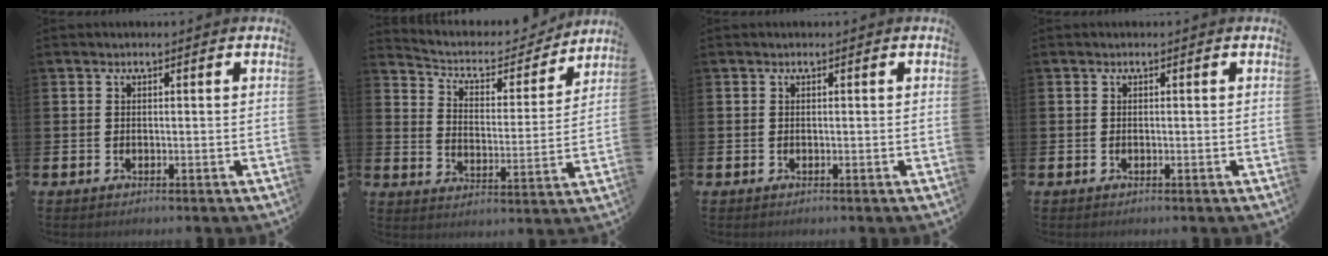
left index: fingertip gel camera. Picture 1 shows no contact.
{"total": 6.0, "force": [5.5, 2.1, 1.3], "torque": [-0.054, -0.043, 0.088]}
{"total": 0.0}
{"total": 0.0}